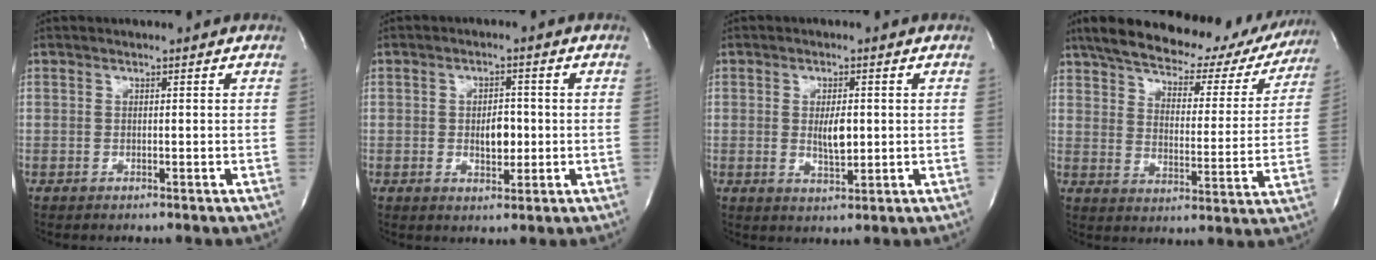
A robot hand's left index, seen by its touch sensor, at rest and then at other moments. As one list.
[{"total": 4.2, "force": [-0.3, 2.2, 3.5], "torque": [-0.051, 0.002, 0.000]}, {"total": 4.1, "force": [0.2, 1.4, 3.8], "torque": [-0.067, -0.004, 0.007]}, {"total": 25.6, "force": [21.5, 8.6, 10.8], "torque": [-0.172, 0.009, 0.274]}]